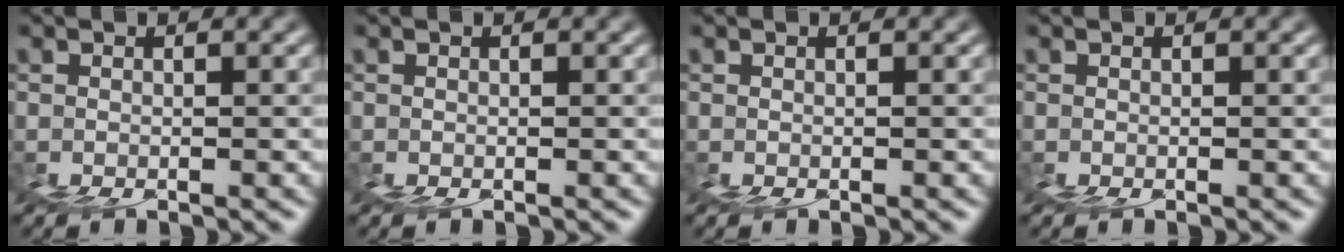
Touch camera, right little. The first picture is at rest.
{"total": 0.0}
{"total": 0.0}
{"total": 0.0}